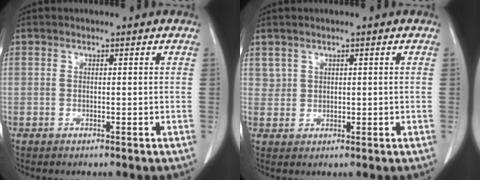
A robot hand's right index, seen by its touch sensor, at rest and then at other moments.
{"total": 2.0, "force": [1.1, 1.6, 0.1], "torque": [0.010, 0.003, 0.017]}